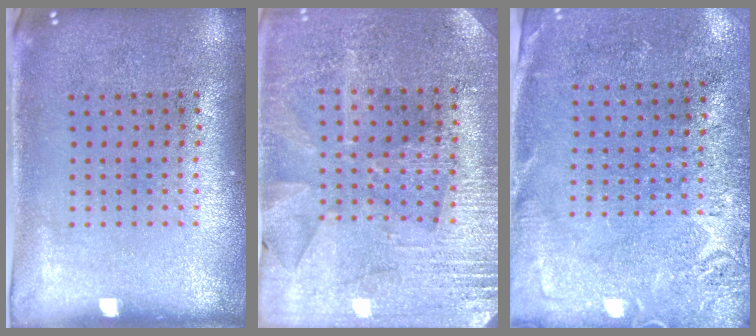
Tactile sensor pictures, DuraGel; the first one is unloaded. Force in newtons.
{"total": 2.9, "press": 2.8, "slide": 0.5}
{"total": 2.7, "press": 2.4, "slide": 1.2}